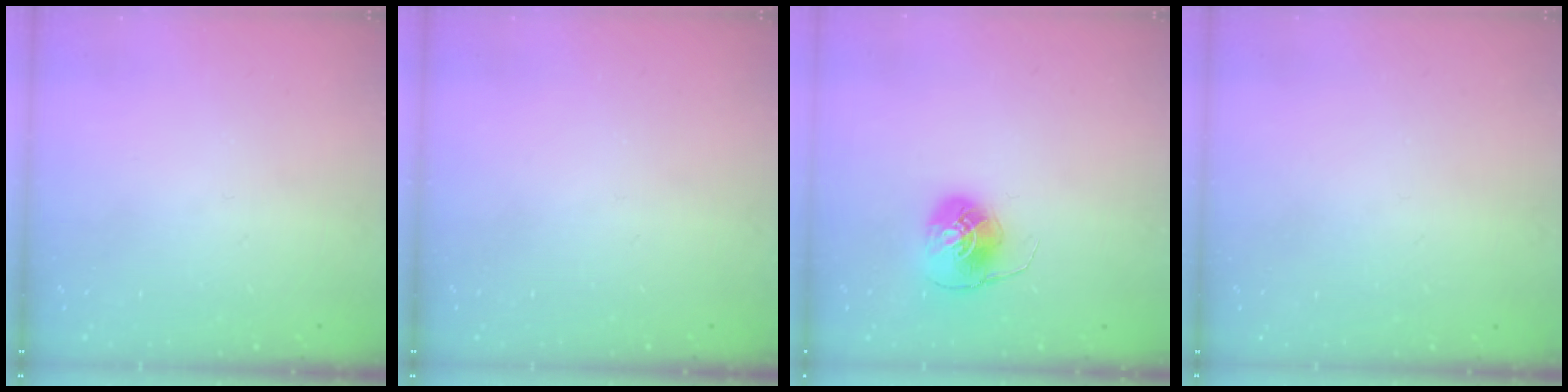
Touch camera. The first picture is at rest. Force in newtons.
{"total": 0.0}
{"total": 7.9, "press": 7.9, "slide": 0.3}
{"total": 0.8, "press": 0.8, "slide": 0.0}